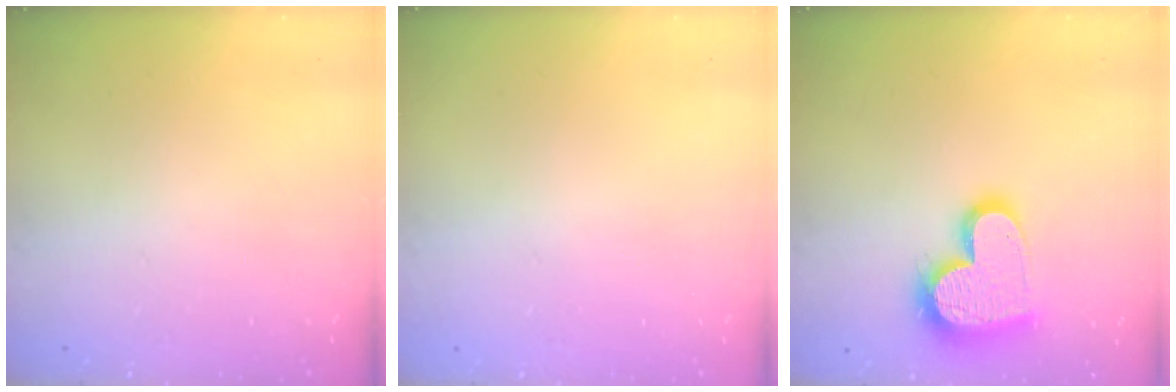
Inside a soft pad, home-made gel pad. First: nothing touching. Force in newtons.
{"total": 0.8, "press": 0.8, "slide": 0.1}
{"total": 18.9, "press": 18.9, "slide": 1.5}